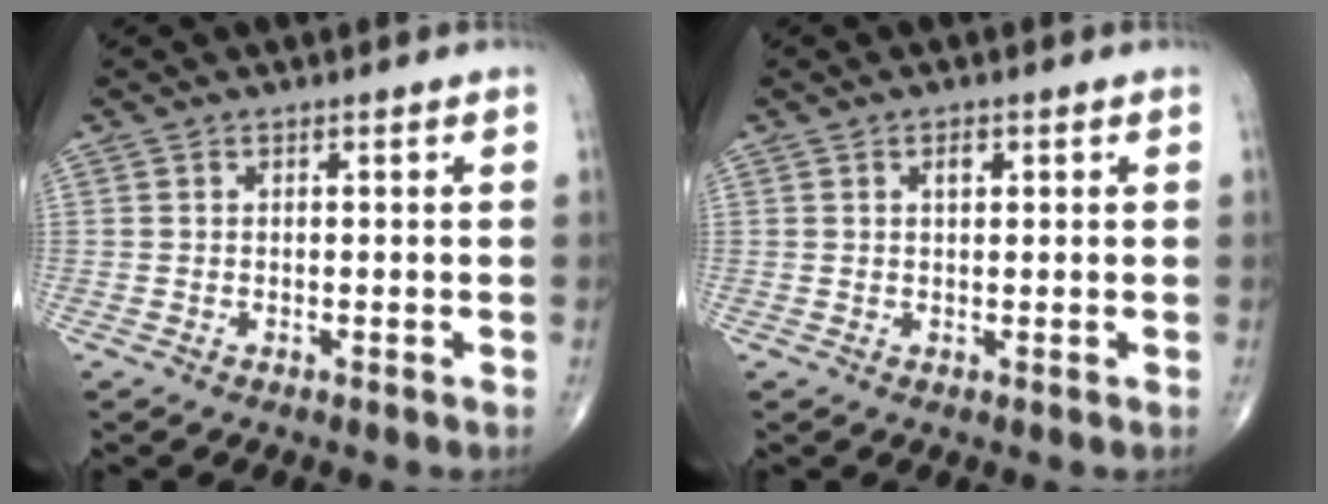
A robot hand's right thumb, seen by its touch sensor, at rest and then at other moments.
{"total": 1.8, "force": [0.7, 0.8, 1.3], "torque": [-0.020, -0.002, 0.011]}